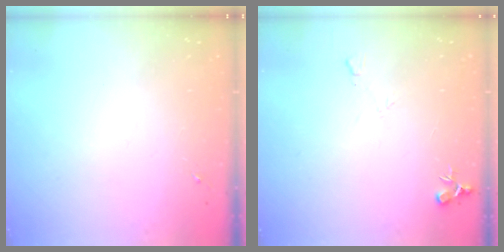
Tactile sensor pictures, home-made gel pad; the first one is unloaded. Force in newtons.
{"total": 6.9, "press": 6.9, "slide": 0.7}